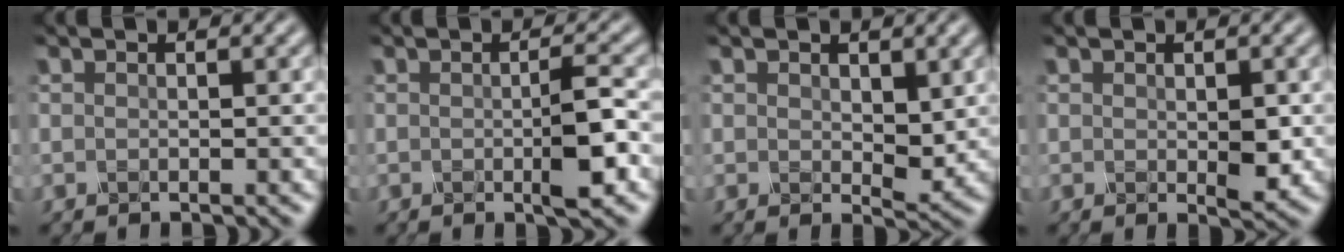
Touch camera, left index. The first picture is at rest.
{"total": 3.0, "force": [-0.5, 0.3, 2.9], "torque": [-0.056, -0.001, -0.009]}
{"total": 2.1, "force": [0.6, 1.1, 1.6], "torque": [-0.032, -0.003, 0.014]}
{"total": 1.9, "force": [-0.2, 0.7, 1.7], "torque": [-0.034, -0.003, 0.000]}